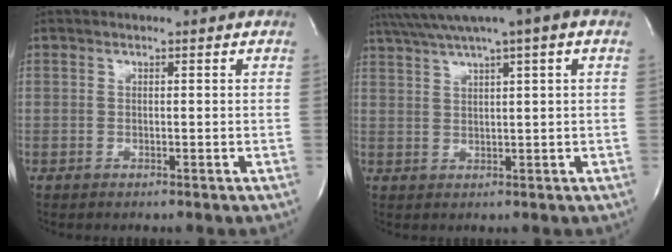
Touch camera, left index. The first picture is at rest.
{"total": 7.9, "force": [5.2, -0.4, 6.0], "torque": [-0.104, 0.034, 0.084]}